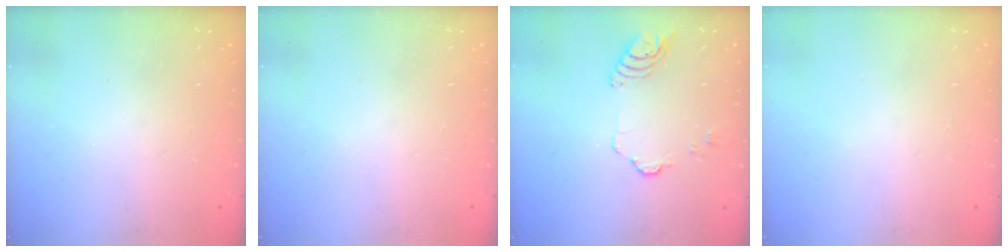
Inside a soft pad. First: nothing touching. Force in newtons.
{"total": 0.0}
{"total": 6.7, "press": 6.7, "slide": 0.8}
{"total": 1.8, "press": 1.8, "slide": 0.2}